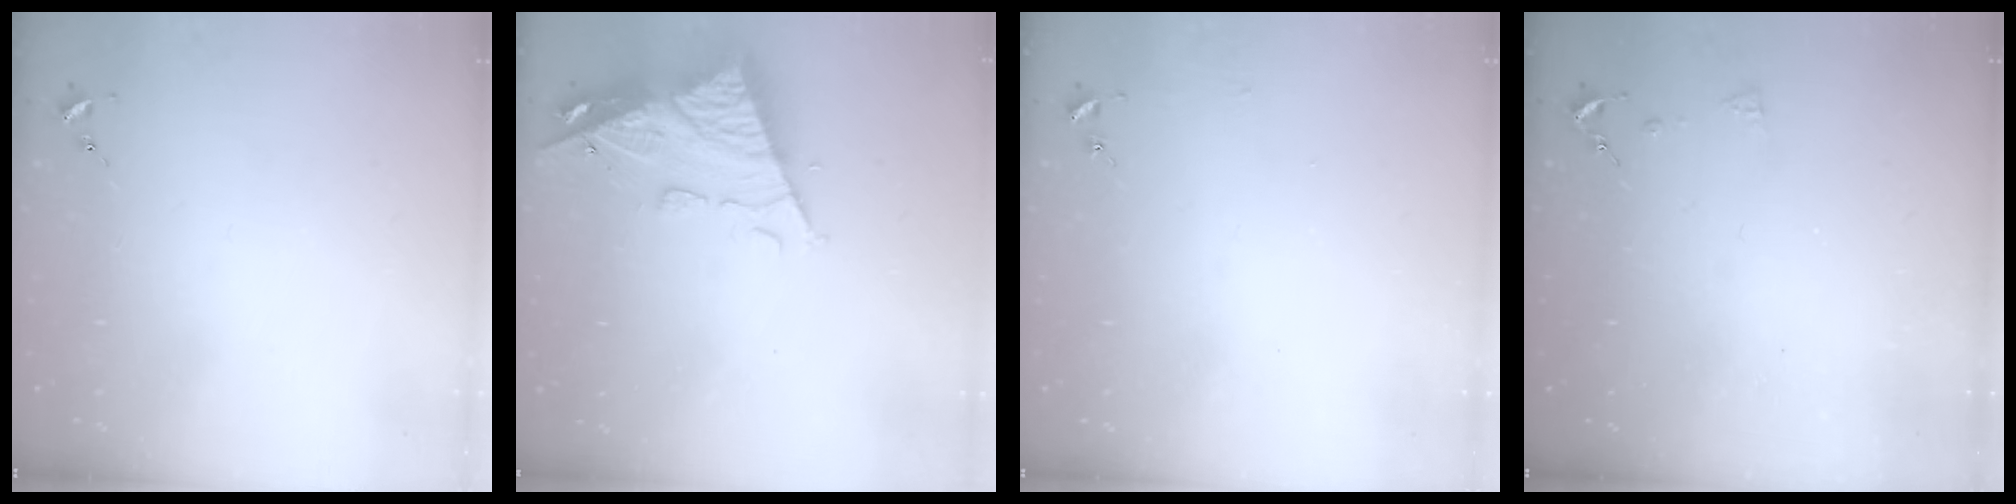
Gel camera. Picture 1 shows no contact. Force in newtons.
{"total": 13.0, "press": 12.9, "slide": 1.4}
{"total": 2.5, "press": 2.5, "slide": 0.2}
{"total": 5.4, "press": 5.4, "slide": 0.8}